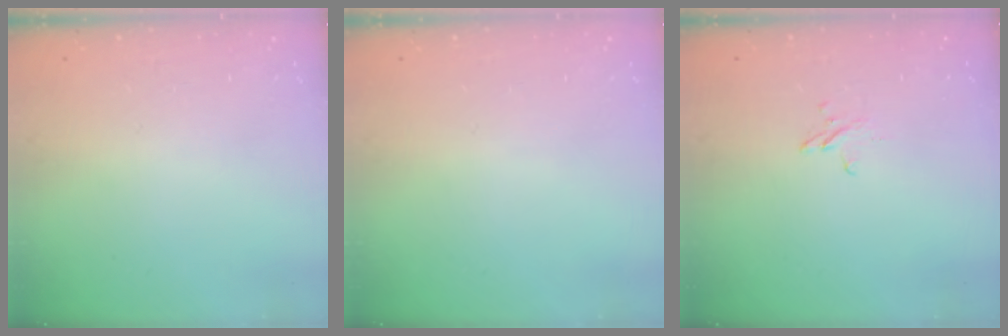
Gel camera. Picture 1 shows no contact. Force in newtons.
{"total": 0.0}
{"total": 2.7, "press": 2.7, "slide": 0.2}